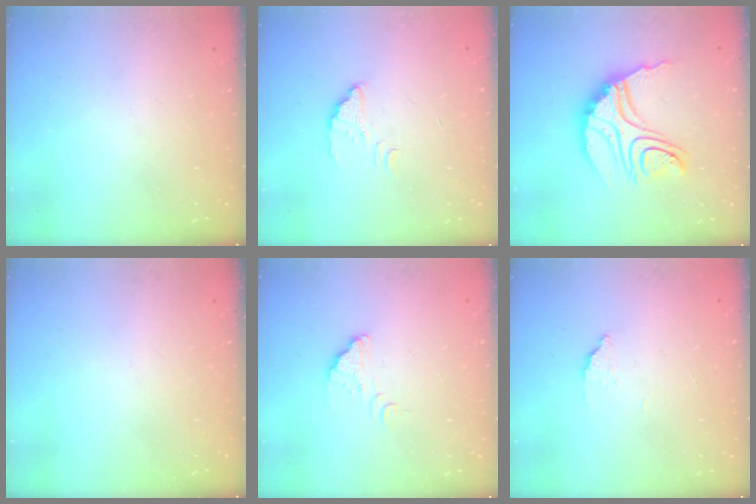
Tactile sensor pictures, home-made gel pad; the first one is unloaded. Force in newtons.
{"total": 2.5, "press": 2.5, "slide": 0.2}
{"total": 14.9, "press": 14.9, "slide": 1.4}
{"total": 0.0}
{"total": 2.5, "press": 2.5, "slide": 0.1}
{"total": 2.2, "press": 2.2, "slide": 0.2}